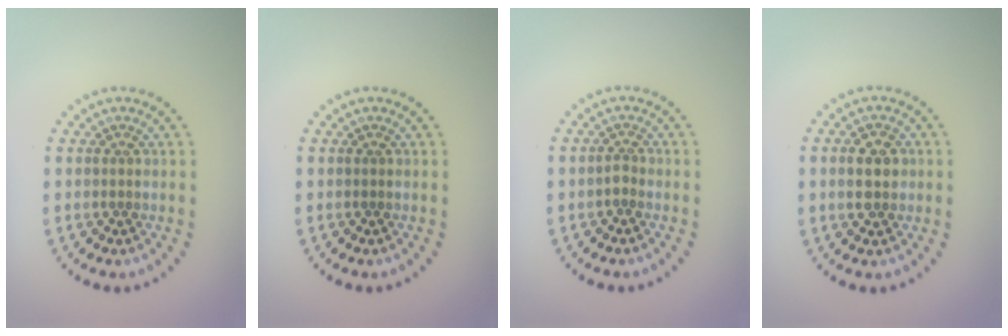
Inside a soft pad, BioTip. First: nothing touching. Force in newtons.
{"total": 0.0}
{"total": 0.9, "press": 0.6, "slide": 0.7}
{"total": 2.9, "press": 2.9, "slide": 0.1}